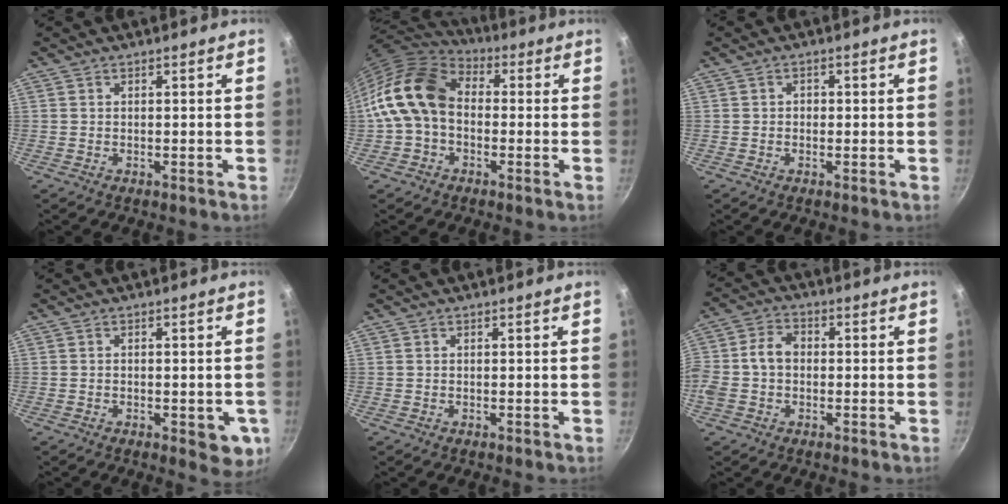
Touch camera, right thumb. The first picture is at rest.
{"total": 14.2, "force": [-0.3, 10.2, 9.9], "torque": [-0.161, 0.035, -0.025]}
{"total": 1.2, "force": [-0.1, 1.0, 0.6], "torque": [-0.007, 0.004, -0.003]}
{"total": 6.2, "force": [-1.8, 2.8, 5.2], "torque": [-0.042, 0.001, -0.021]}
{"total": 0.0}
{"total": 3.9, "force": [-0.3, 2.8, 2.7], "torque": [-0.059, 0.011, -0.014]}